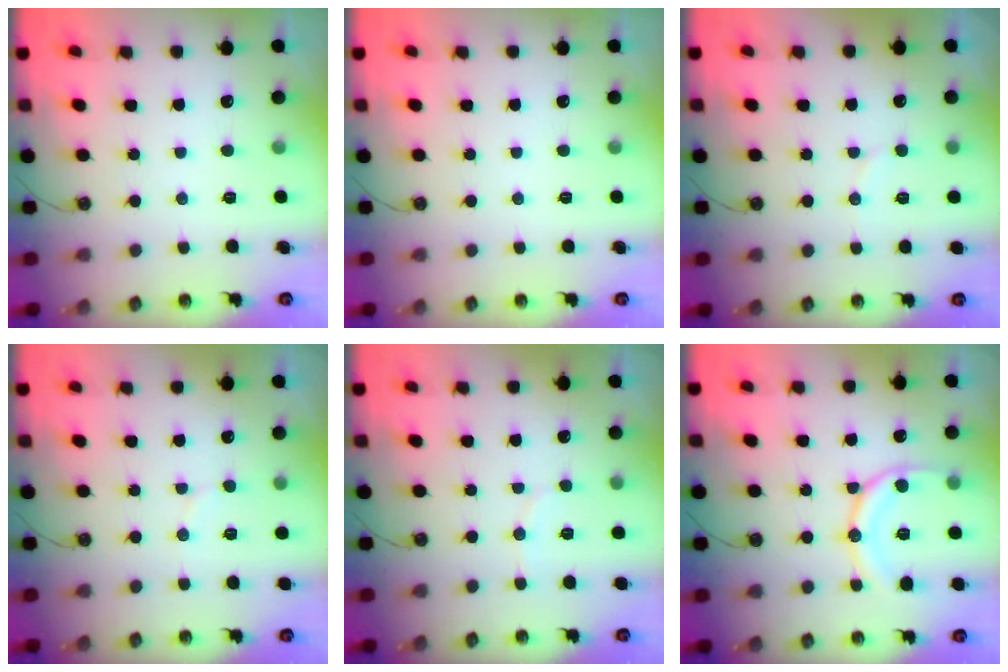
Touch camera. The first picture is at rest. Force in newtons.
{"total": 0.0}
{"total": 4.2, "press": 4.1, "slide": 0.8}
{"total": 5.0, "press": 4.9, "slide": 0.9}
{"total": 4.6, "press": 4.5, "slide": 0.9}
{"total": 14.5, "press": 14.4, "slide": 1.6}